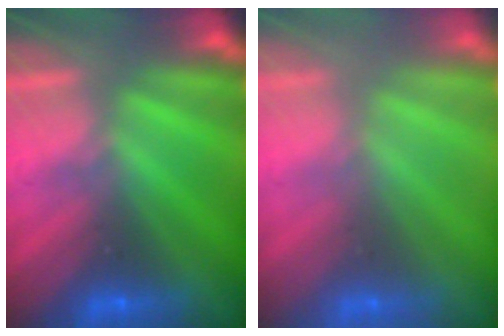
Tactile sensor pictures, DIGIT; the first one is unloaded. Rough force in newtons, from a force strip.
{"total": 2.9}